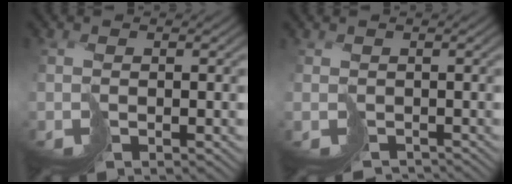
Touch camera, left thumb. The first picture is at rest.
{"total": 2.0, "force": [-1.8, 0.9, -0.2], "torque": [0.014, -0.008, -0.024]}